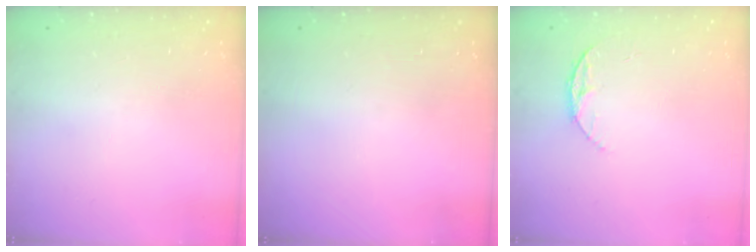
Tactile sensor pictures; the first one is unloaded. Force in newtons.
{"total": 0.0}
{"total": 6.5, "press": 6.5, "slide": 0.7}